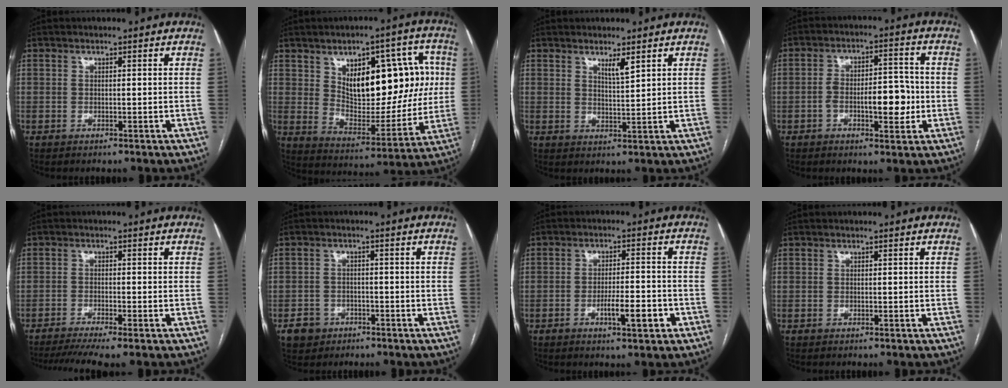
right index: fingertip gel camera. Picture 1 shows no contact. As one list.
[{"total": 17.7, "force": [4.3, 8.3, 15.1], "torque": [-0.203, 0.030, 0.078]}, {"total": 2.7, "force": [1.9, 0.1, 2.0], "torque": [-0.039, -0.009, 0.036]}, {"total": 8.2, "force": [-1.9, 3.0, 7.4], "torque": [-0.116, 0.020, -0.026]}, {"total": 6.8, "force": [-5.3, -0.1, 4.3], "torque": [-0.069, -0.010, -0.086]}, {"total": 3.8, "force": [-2.0, 3.2, 0.4], "torque": [-0.005, 0.011, -0.028]}, {"total": 6.0, "force": [-2.5, 1.0, 5.4], "torque": [-0.087, -0.002, -0.037]}, {"total": 0.0}]